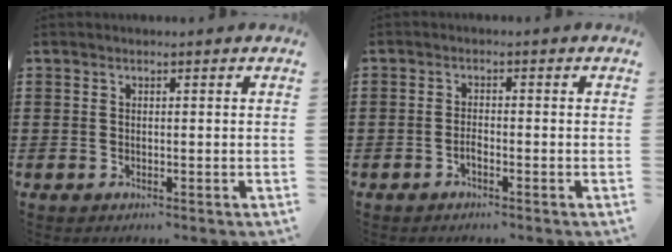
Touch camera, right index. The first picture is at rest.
{"total": 1.3, "force": [-0.9, 0.3, 0.9], "torque": [-0.020, -0.003, -0.016]}